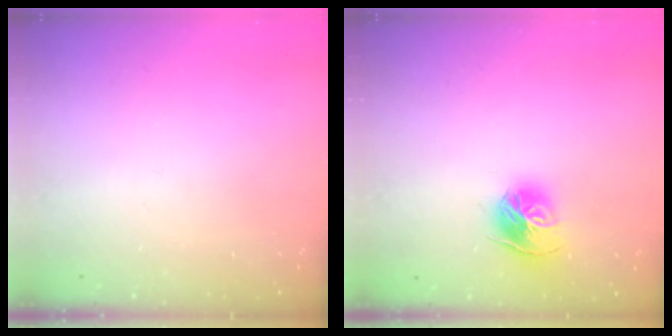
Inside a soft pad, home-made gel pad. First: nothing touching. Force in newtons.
{"total": 12.5, "press": 12.4, "slide": 1.3}